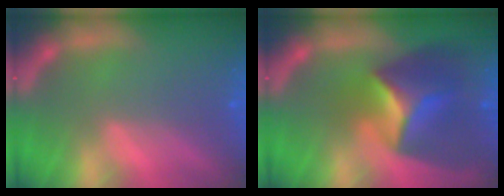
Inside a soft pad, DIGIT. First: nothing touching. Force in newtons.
{"total": 8.4}